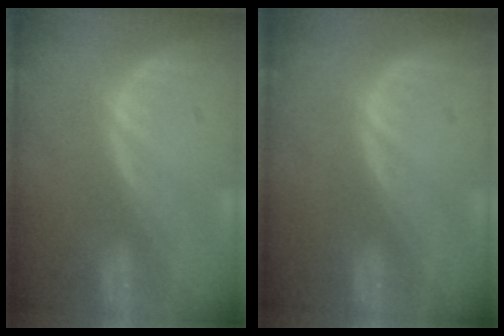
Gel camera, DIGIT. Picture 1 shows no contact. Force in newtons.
{"total": 0.0}